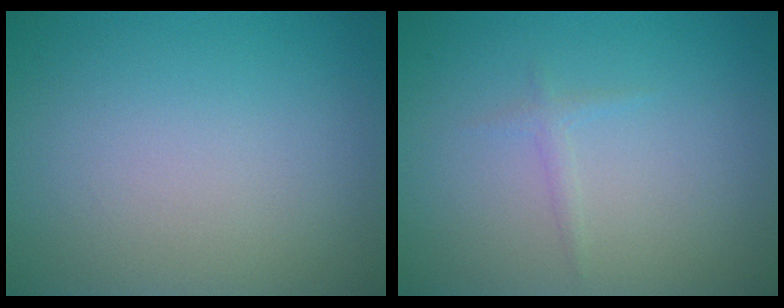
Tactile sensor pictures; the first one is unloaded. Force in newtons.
{"total": 0.8, "press": 0.8, "slide": 0.0}